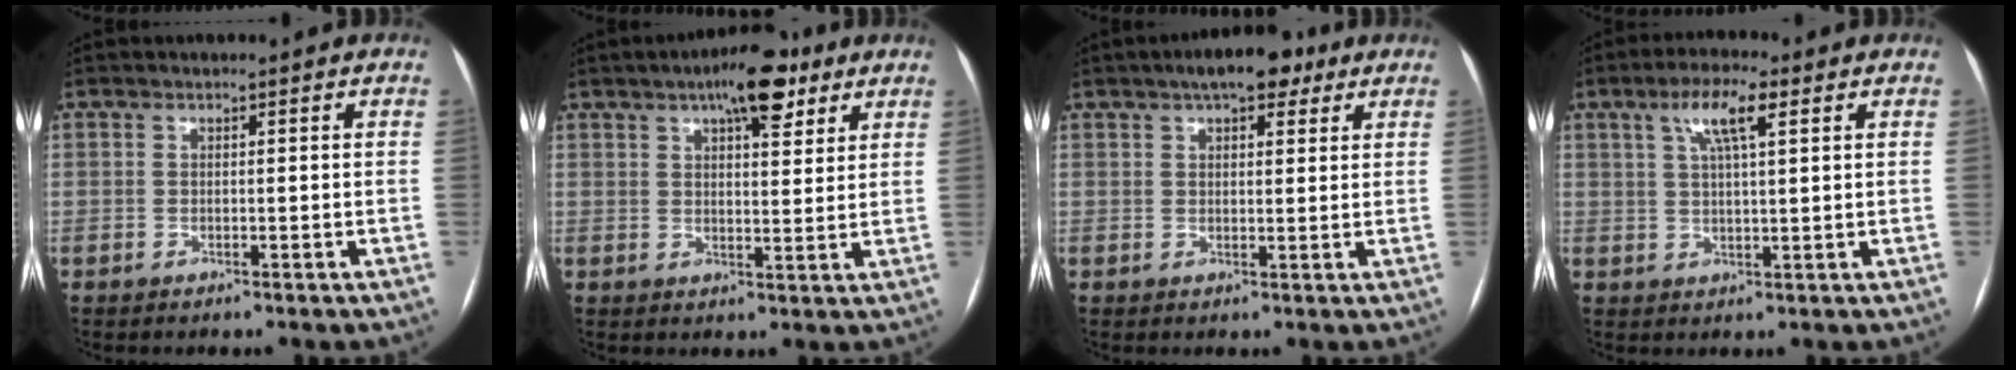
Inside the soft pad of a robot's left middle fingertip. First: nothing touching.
{"total": 9.2, "force": [5.7, 3.0, 6.6], "torque": [-0.095, 0.014, 0.080]}
{"total": 7.6, "force": [4.9, 2.9, 5.1], "torque": [-0.076, 0.020, 0.069]}
{"total": 6.5, "force": [3.0, 1.1, 5.6], "torque": [-0.109, 0.014, 0.053]}